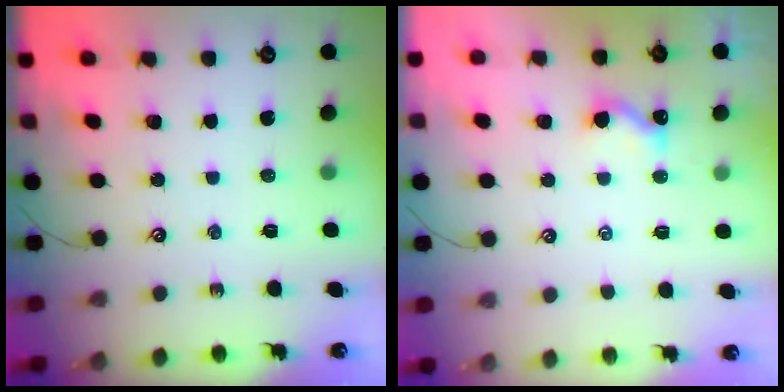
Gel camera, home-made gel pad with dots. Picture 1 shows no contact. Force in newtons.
{"total": 0.0}